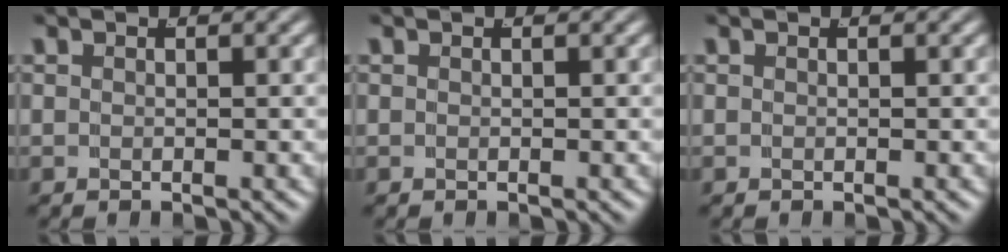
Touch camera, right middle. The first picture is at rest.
{"total": 0.0}
{"total": 0.0}